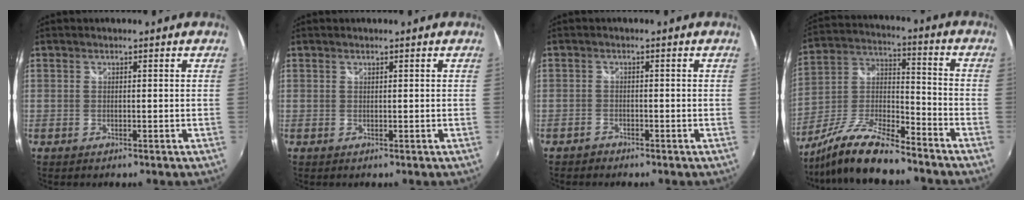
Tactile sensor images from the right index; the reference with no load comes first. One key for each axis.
{"total": 0.0}
{"total": 1.5, "fx": -1.3, "fy": 0.8, "fz": 0.1, "tx": -0.005, "ty": 0.004, "tz": -0.023}
{"total": 15.4, "fx": -12.2, "fy": 3.5, "fz": 8.7, "tx": -0.194, "ty": -0.007, "tz": -0.229}